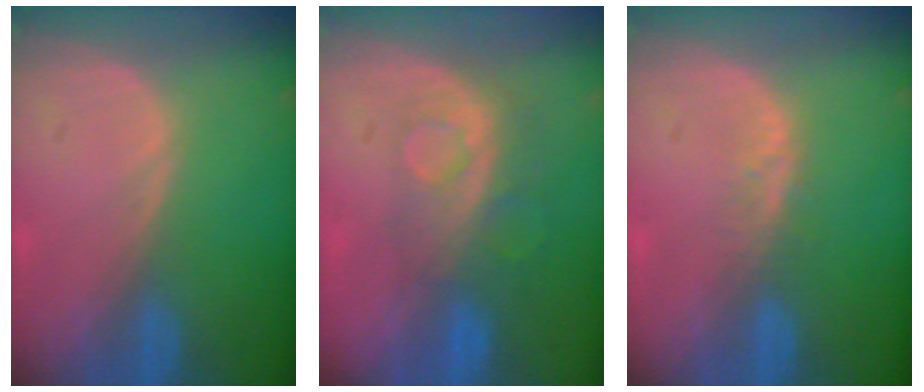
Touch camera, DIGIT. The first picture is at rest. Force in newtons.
{"total": 8.5, "press": 7.1, "slide": 4.8}
{"total": 2.1, "press": 2.1, "slide": 0.2}